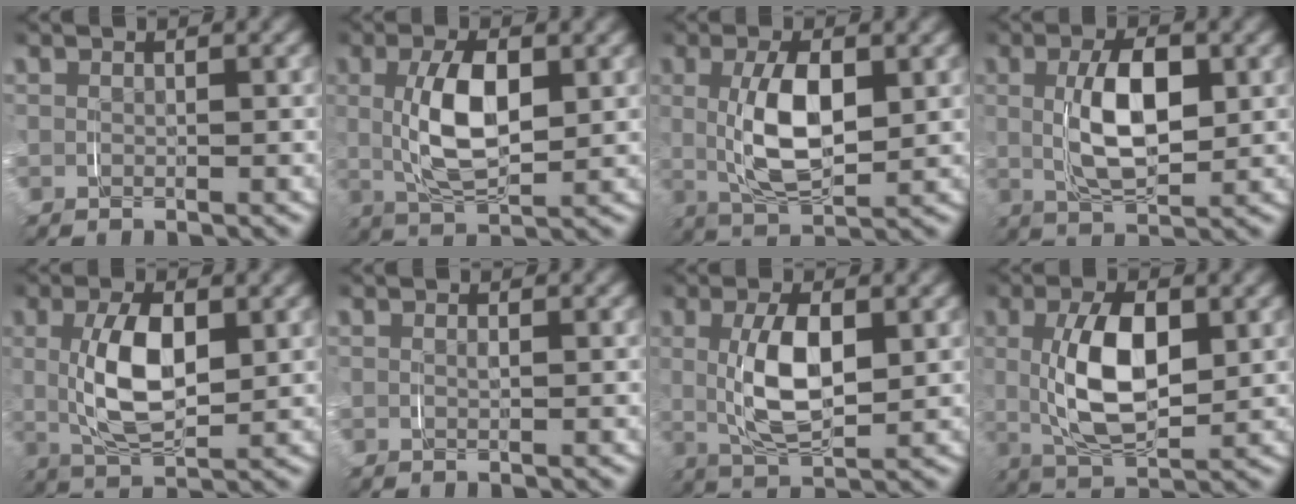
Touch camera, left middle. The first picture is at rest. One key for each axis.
{"total": 2.8, "fx": 1.0, "fy": -0.2, "fz": 2.6, "tx": -0.034, "ty": 0.005, "tz": 0.017}
{"total": 2.9, "fx": 0.9, "fy": 0.1, "fz": 2.7, "tx": -0.038, "ty": 0.003, "tz": 0.018}
{"total": 2.9, "fx": 0.8, "fy": 0.4, "fz": 2.8, "tx": -0.030, "ty": 0.004, "tz": 0.017}
{"total": 2.7, "fx": 1.0, "fy": 0.1, "fz": 2.5, "tx": -0.036, "ty": 0.003, "tz": 0.017}
{"total": 0.5, "fx": 0.2, "fy": -0.5, "fz": -0.1, "tx": 0.006, "ty": 0.001, "tz": 0.004}
{"total": 2.6, "fx": 0.9, "fy": -0.2, "fz": 2.4, "tx": -0.032, "ty": 0.004, "tz": 0.017}
{"total": 3.4, "fx": 1.0, "fy": 0.6, "fz": 3.2, "tx": -0.045, "ty": 0.004, "tz": 0.017}